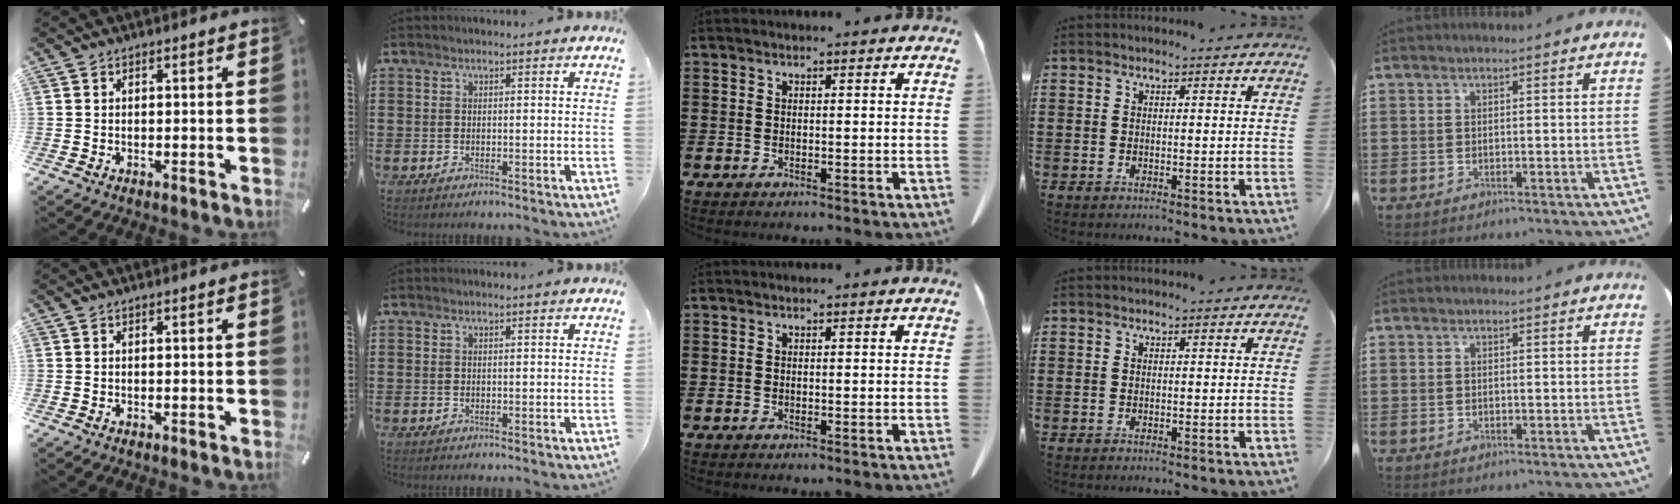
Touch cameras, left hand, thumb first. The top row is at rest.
{}